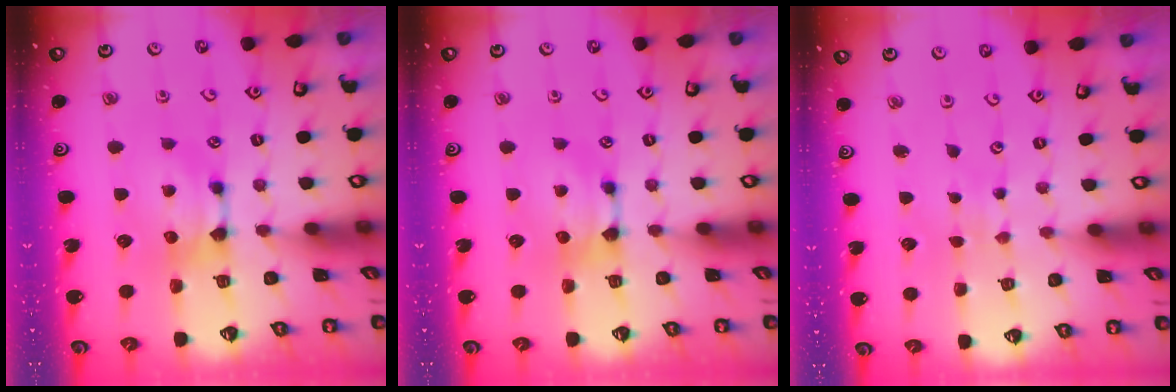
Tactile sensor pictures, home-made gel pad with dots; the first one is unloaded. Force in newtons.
{"total": 0.0}
{"total": 4.5, "press": 4.5, "slide": 0.1}